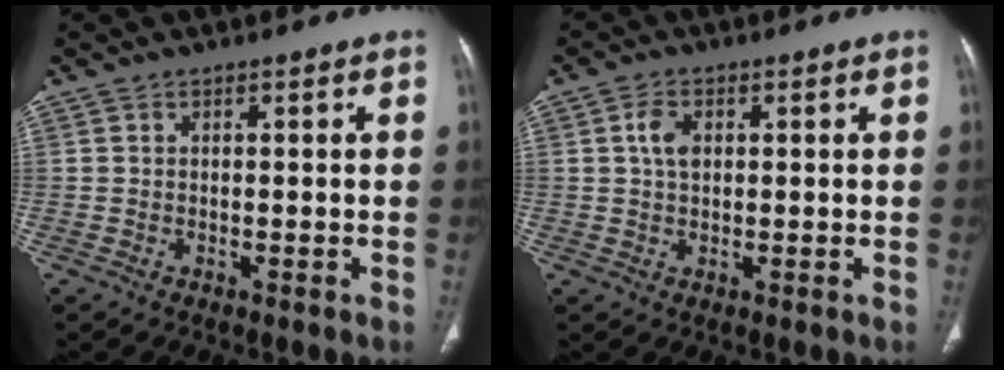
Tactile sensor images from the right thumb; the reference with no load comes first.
{"total": 3.8, "force": [0.9, 2.4, 2.8], "torque": [-0.052, 0.000, 0.015]}